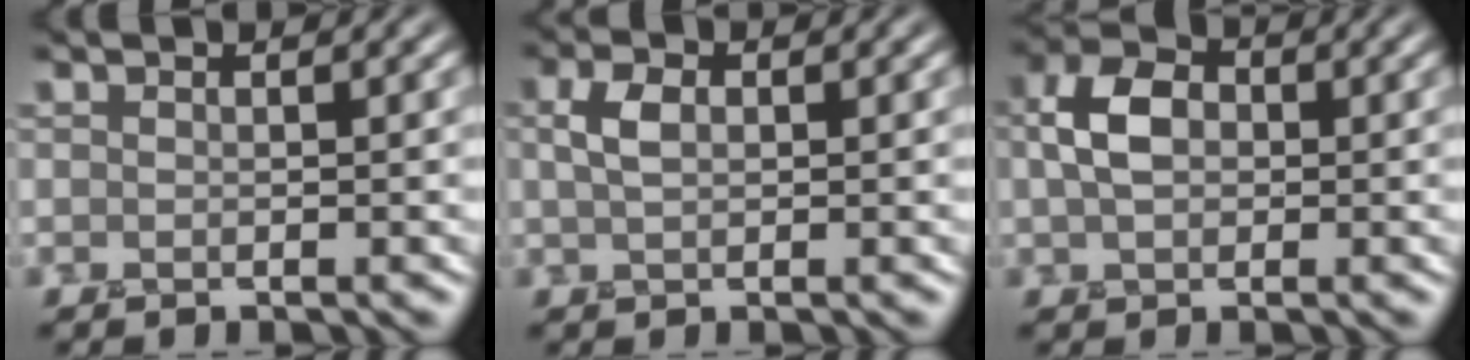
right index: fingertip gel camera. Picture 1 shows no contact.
{"total": 1.8, "force": [0.8, 1.0, 1.2], "torque": [-0.027, 0.010, 0.011]}
{"total": 3.8, "force": [0.7, 2.8, 2.5], "torque": [-0.052, 0.013, 0.005]}